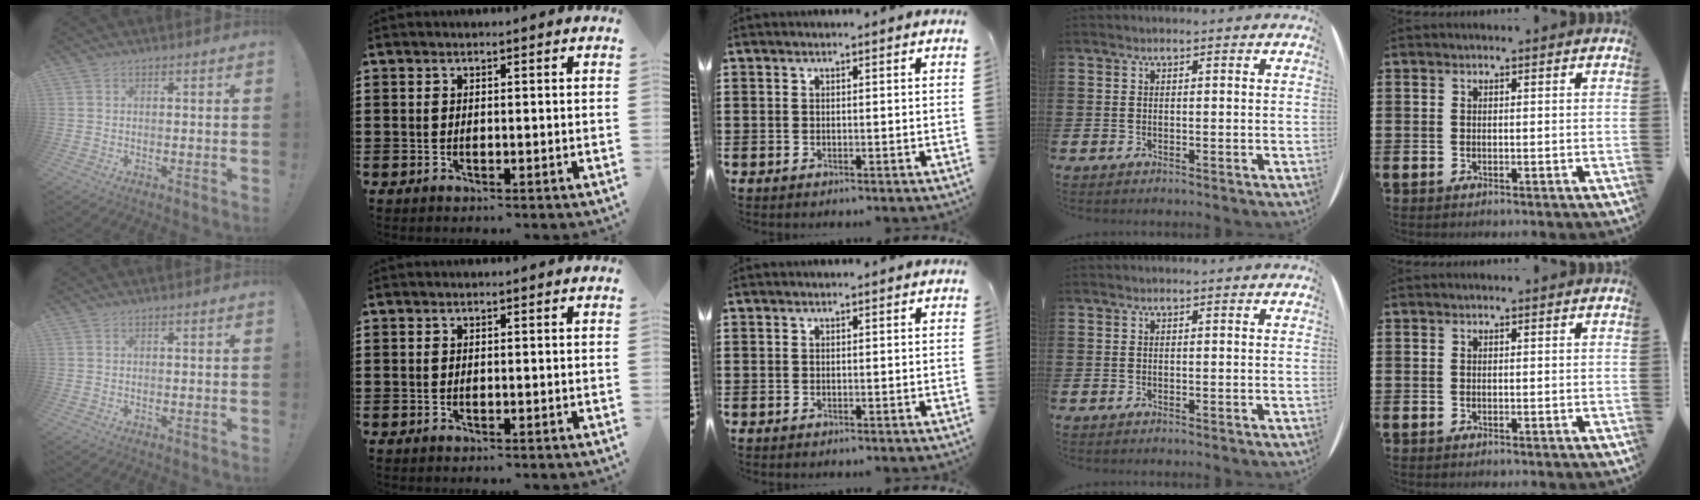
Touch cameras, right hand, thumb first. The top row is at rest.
{}